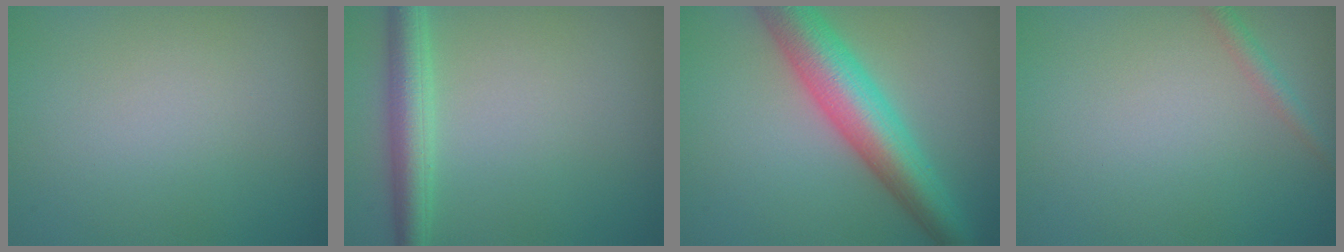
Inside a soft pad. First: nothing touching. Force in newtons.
{"total": 3.5, "press": 3.5, "slide": 0.1}
{"total": 7.2, "press": 7.2, "slide": 0.1}
{"total": 1.2, "press": 1.2, "slide": 0.1}